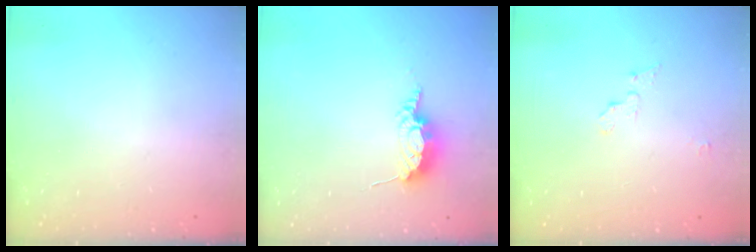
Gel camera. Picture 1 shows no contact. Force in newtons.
{"total": 7.6, "press": 7.6, "slide": 0.2}
{"total": 3.9, "press": 3.9, "slide": 0.3}